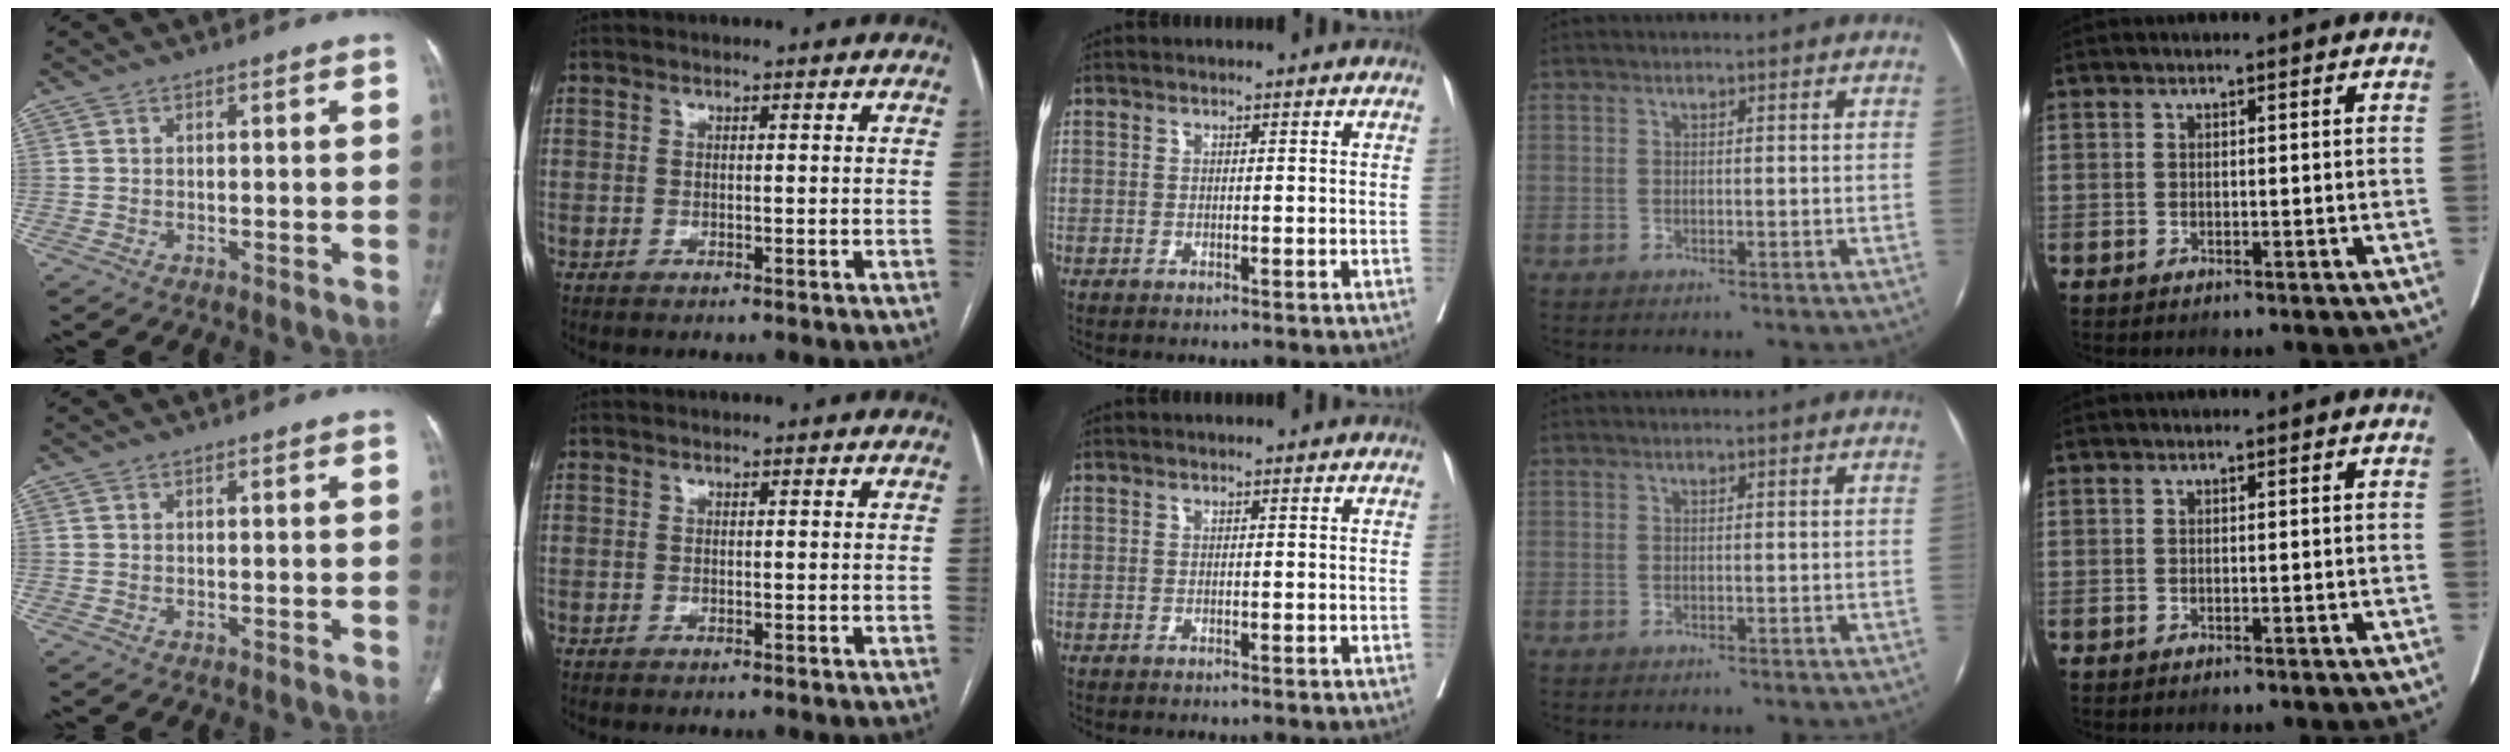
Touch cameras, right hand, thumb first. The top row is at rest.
{}